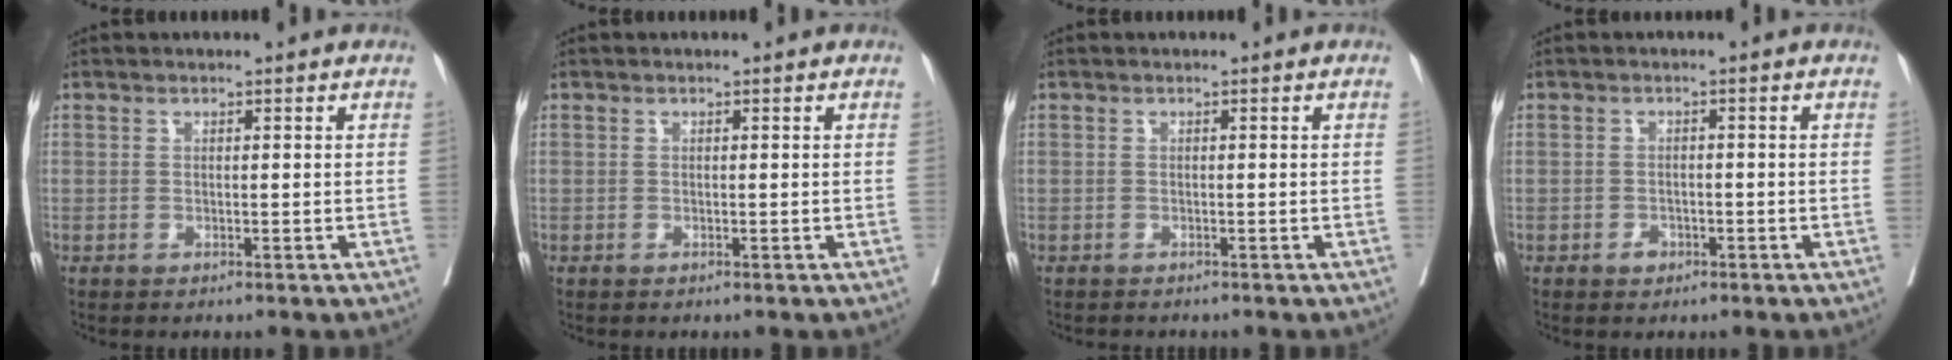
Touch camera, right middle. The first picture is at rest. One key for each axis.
{"total": 0.0}
{"total": 1.2, "fx": -1.1, "fy": 0.4, "fz": 0.2, "tx": -0.011, "ty": -0.003, "tz": -0.018}
{"total": 1.5, "fx": -0.9, "fy": 1.1, "fz": 0.6, "tx": -0.007, "ty": 0.004, "tz": -0.011}